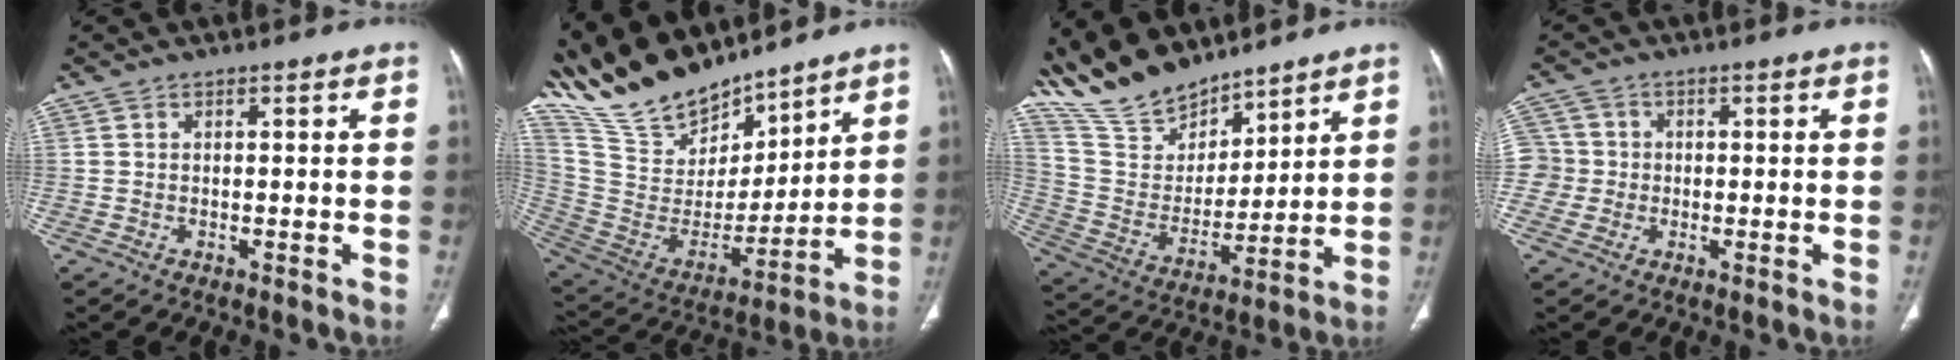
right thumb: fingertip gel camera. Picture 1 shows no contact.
{"total": 22.2, "force": [19.4, 7.7, 7.5], "torque": [-0.113, -0.085, 0.371]}
{"total": 16.9, "force": [15.0, 6.2, 4.9], "torque": [-0.068, -0.068, 0.298]}
{"total": 5.6, "force": [-0.6, 5.5, 1.1], "torque": [-0.010, 0.014, -0.016]}